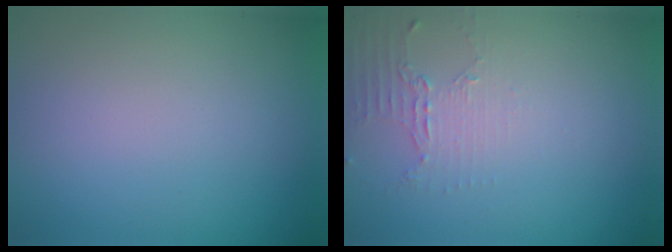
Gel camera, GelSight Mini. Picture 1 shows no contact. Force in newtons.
{"total": 2.1, "press": 1.5, "slide": 1.4}